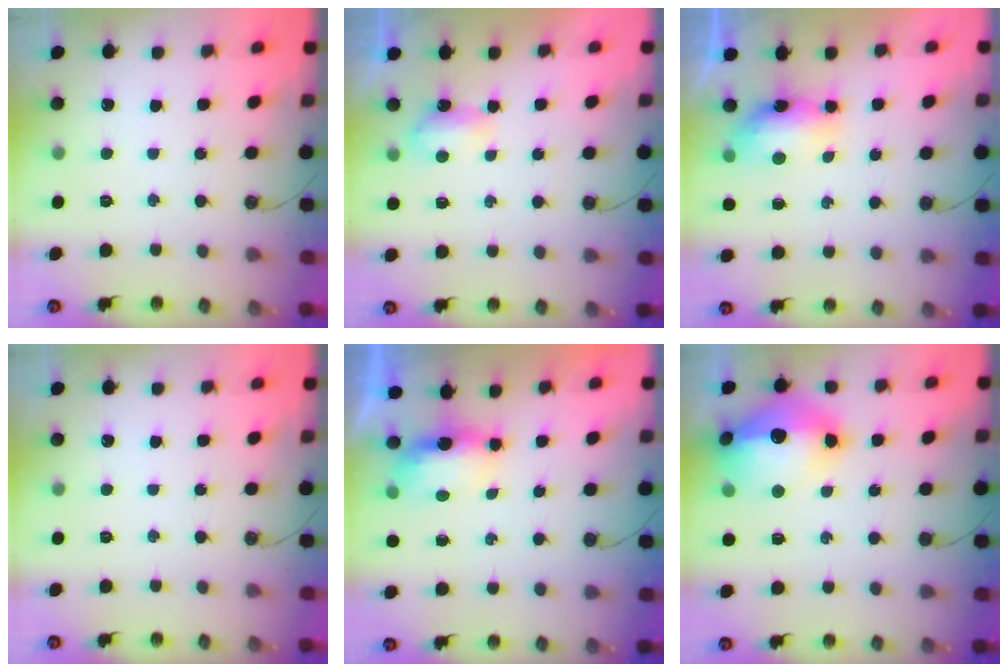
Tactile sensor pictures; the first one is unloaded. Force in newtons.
{"total": 3.8, "press": 3.8, "slide": 0.5}
{"total": 7.1, "press": 7.1, "slide": 0.7}
{"total": 0.0}
{"total": 8.1, "press": 6.6, "slide": 4.7}
{"total": 19.1, "press": 19.0, "slide": 1.7}